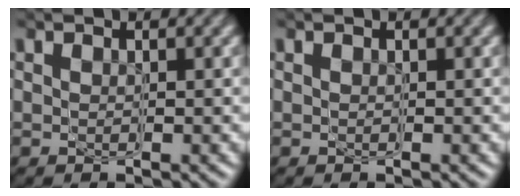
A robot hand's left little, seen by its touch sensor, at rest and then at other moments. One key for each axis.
{"total": 0.0}